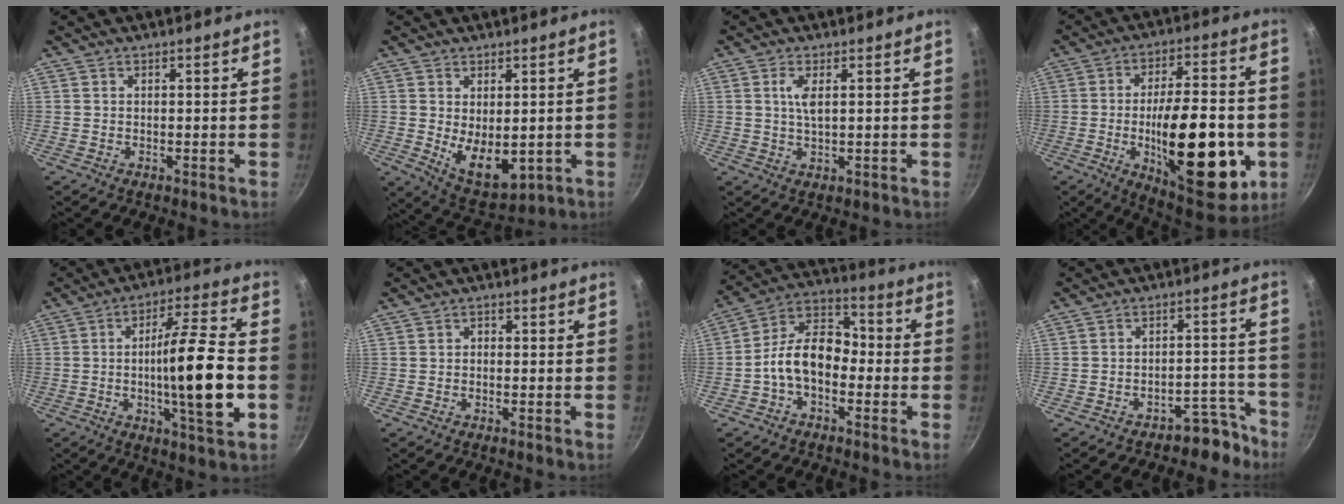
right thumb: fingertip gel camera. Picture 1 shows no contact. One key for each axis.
{"total": 9.2, "fx": 0.0, "fy": 5.3, "fz": 7.5, "tx": -0.097, "ty": -0.026, "tz": 0.022}
{"total": 3.4, "fx": 0.8, "fy": 1.1, "fz": 3.1, "tx": -0.063, "ty": -0.001, "tz": 0.017}
{"total": 25.6, "fx": -5.5, "fy": 10.5, "fz": 22.7, "tx": -0.307, "ty": 0.009, "tz": -0.071}
{"total": 16.6, "fx": -2.6, "fy": 3.0, "fz": 16.1, "tx": -0.256, "ty": 0.023, "tz": -0.044}
{"total": 1.1, "fx": -0.3, "fy": 0.8, "fz": 0.6, "tx": -0.009, "ty": 0.006, "tz": -0.007}
{"total": 11.6, "fx": -2.8, "fy": 7.5, "fz": 8.3, "tx": -0.118, "ty": 0.051, "tz": -0.074}
{"total": 6.9, "fx": -5.5, "fy": 3.5, "fz": 2.3, "tx": 0.029, "ty": 0.078, "tz": -0.068}